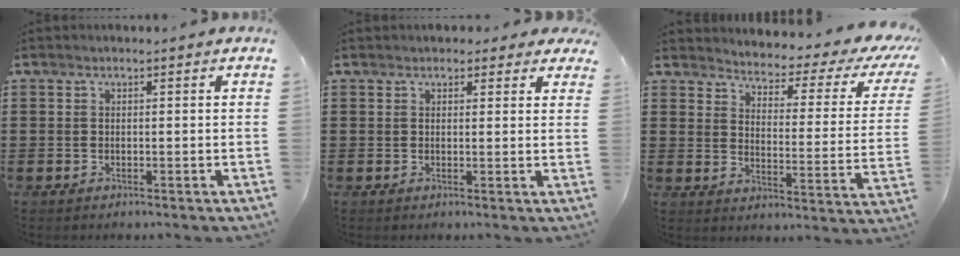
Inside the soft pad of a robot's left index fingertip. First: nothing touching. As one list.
[{"total": 2.0, "force": [1.7, 1.0, 0.4], "torque": [-0.007, 0.003, 0.029]}, {"total": 3.1, "force": [2.7, 0.7, 1.5], "torque": [-0.041, -0.029, 0.035]}]